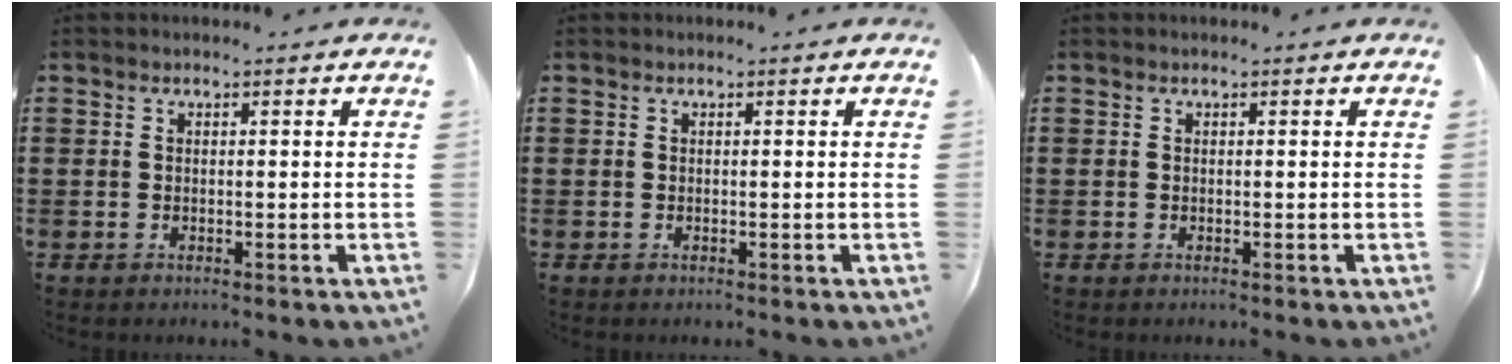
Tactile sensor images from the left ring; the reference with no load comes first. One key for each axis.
{"total": 0.0}
{"total": 0.0}